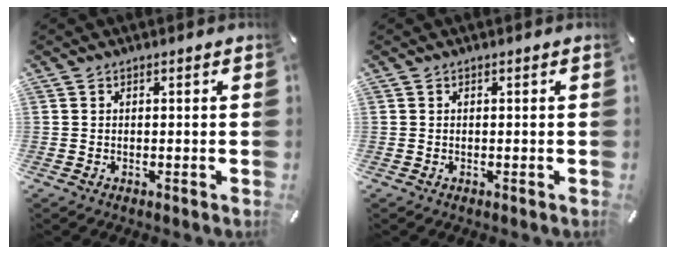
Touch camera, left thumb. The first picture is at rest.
{"total": 0.0}